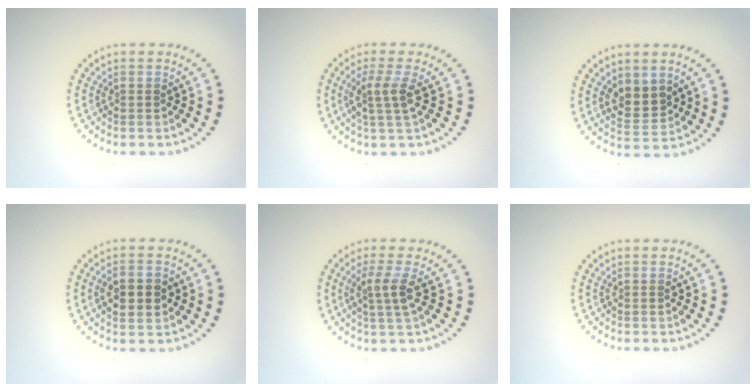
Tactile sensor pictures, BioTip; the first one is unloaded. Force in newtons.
{"total": 2.6, "press": 2.0, "slide": 1.7}
{"total": 2.8, "press": 2.7, "slide": 0.9}
{"total": 3.7, "press": 3.7, "slide": 0.0}
{"total": 2.5, "press": 2.0, "slide": 1.6}
{"total": 0.0}